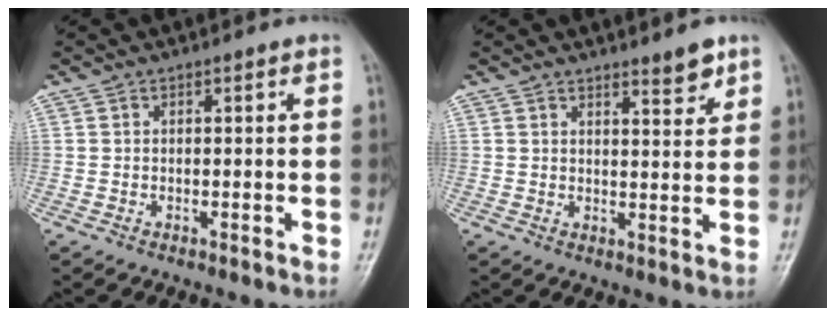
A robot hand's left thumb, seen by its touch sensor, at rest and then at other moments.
{"total": 4.0, "force": [3.1, 1.0, 2.3], "torque": [-0.020, -0.026, 0.044]}